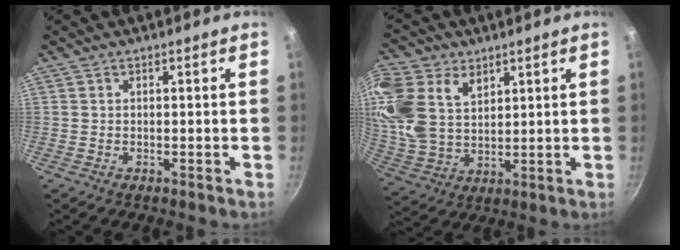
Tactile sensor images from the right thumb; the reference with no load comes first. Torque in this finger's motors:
{"motor_torque": [-0.11, 0.89, 0.54, 0.63, 0.17]}